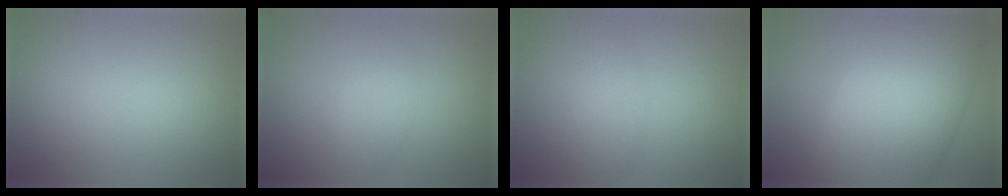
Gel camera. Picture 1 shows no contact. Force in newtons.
{"total": 1.4, "press": 1.4, "slide": 0.0}
{"total": 2.1, "press": 2.1, "slide": 0.0}
{"total": 13.8, "press": 13.8, "slide": 0.7}